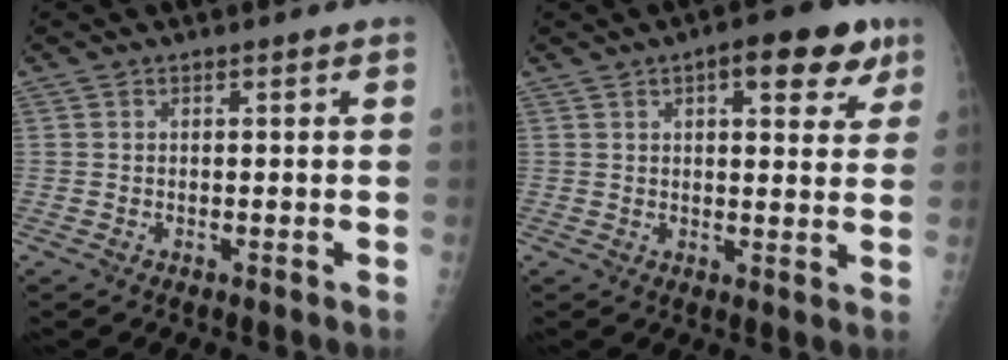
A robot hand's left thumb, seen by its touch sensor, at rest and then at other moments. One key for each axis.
{"total": 10.5, "fx": 5.2, "fy": 4.3, "fz": 8.0, "tx": -0.069, "ty": -0.009, "tz": 0.061}